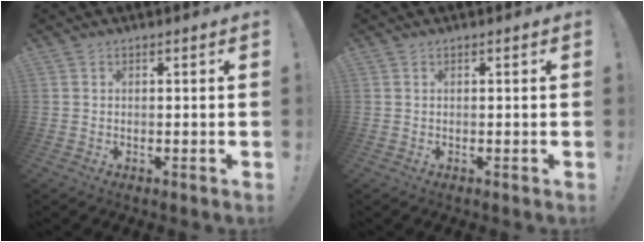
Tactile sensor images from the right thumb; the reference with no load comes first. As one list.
[{"total": 0.0}]